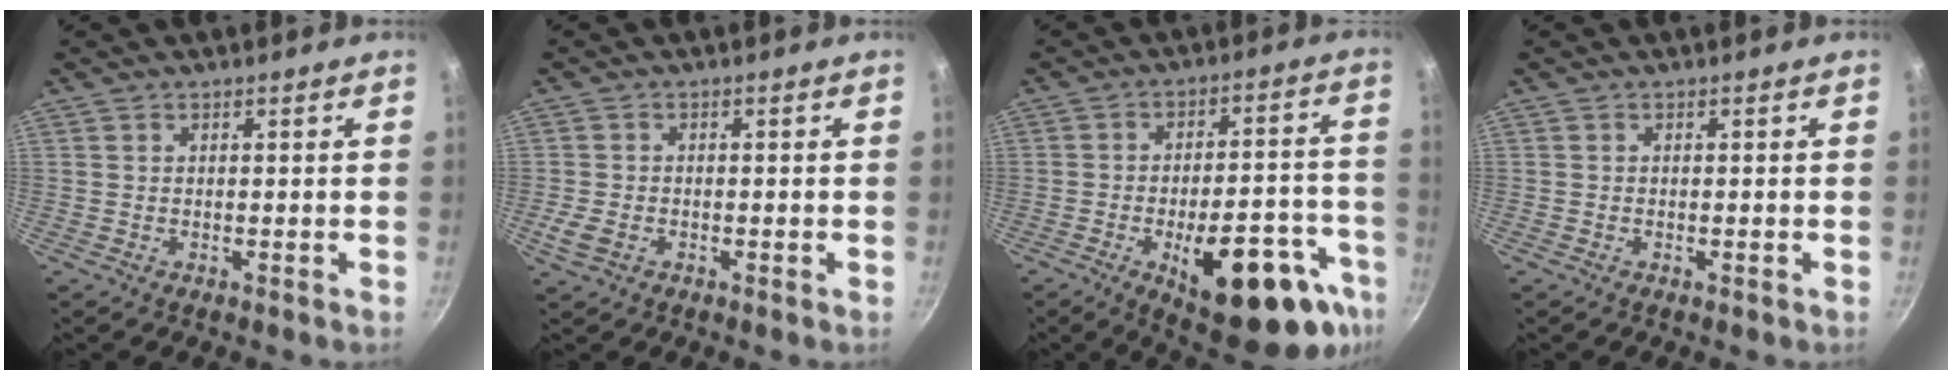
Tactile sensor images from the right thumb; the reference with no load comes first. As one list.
[{"total": 3.6, "force": [-1.3, 2.4, 2.3], "torque": [-0.053, 0.002, -0.026]}, {"total": 23.0, "force": [-10.9, 9.5, 17.9], "torque": [-0.177, 0.043, -0.138]}, {"total": 0.5, "force": [-0.3, 0.2, 0.4], "torque": [-0.006, 0.002, -0.006]}]